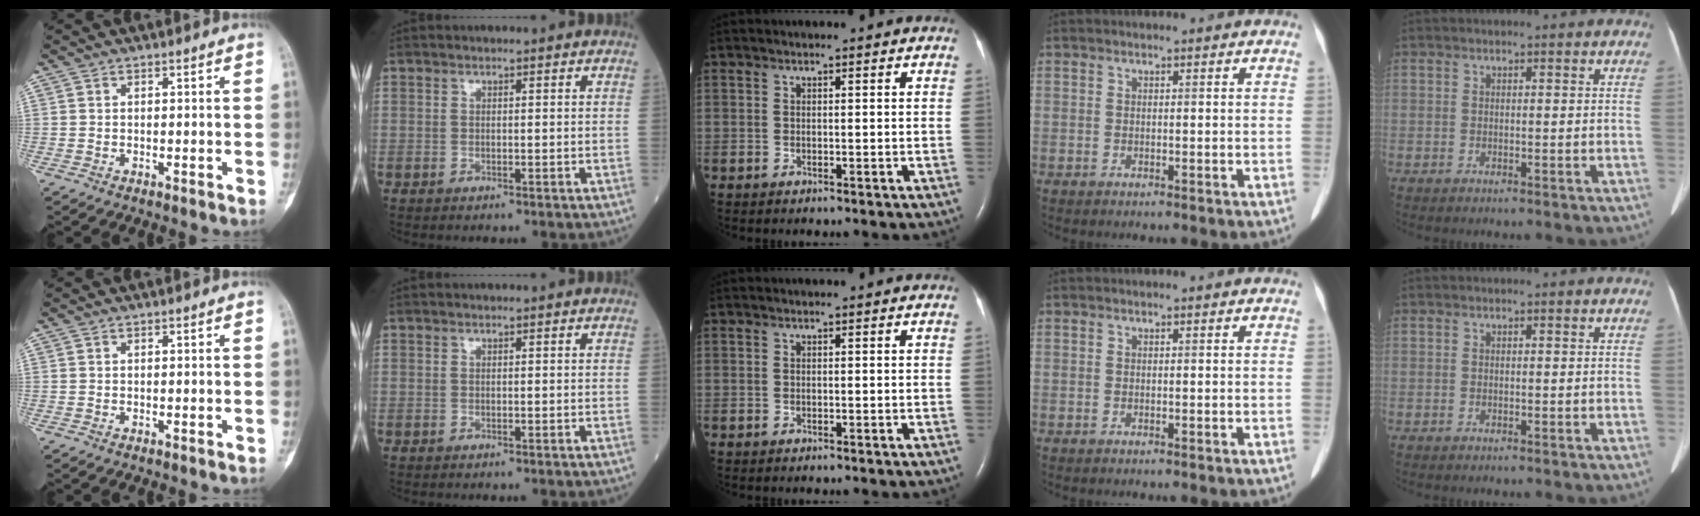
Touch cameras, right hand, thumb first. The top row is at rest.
{}